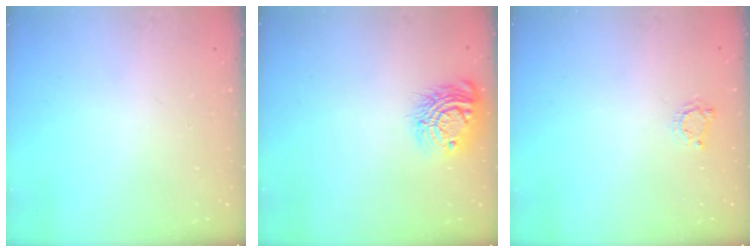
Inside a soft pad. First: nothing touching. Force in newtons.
{"total": 12.3, "press": 12.3, "slide": 0.7}
{"total": 3.7, "press": 3.6, "slide": 0.5}